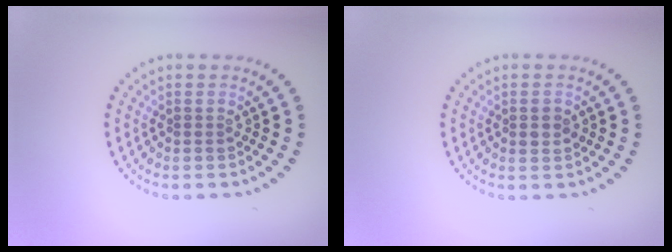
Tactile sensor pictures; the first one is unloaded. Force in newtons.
{"total": 1.0, "press": 1.0, "slide": 0.1}